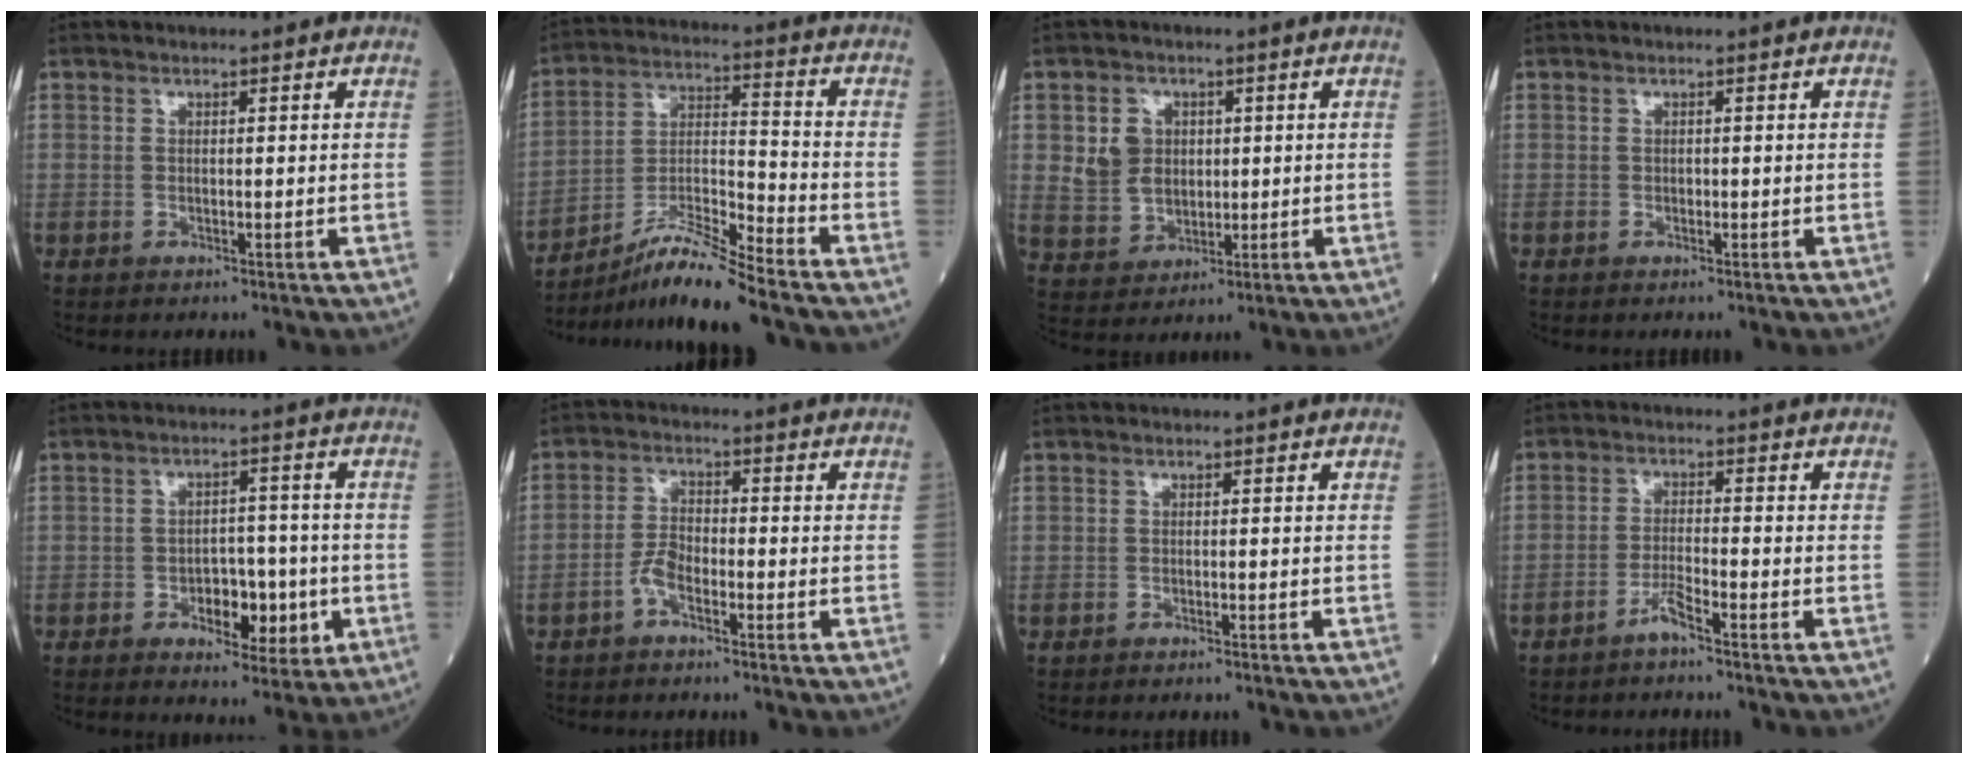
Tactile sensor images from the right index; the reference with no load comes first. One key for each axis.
{"total": 11.1, "fx": -9.8, "fy": -1.3, "fz": 5.1, "tx": -0.097, "ty": -0.006, "tz": -0.181}
{"total": 6.1, "fx": 1.3, "fy": 5.4, "fz": 2.6, "tx": -0.051, "ty": 0.014, "tz": 0.033}
{"total": 0.0}
{"total": 7.2, "fx": -2.1, "fy": 3.7, "fz": 5.9, "tx": -0.079, "ty": 0.007, "tz": -0.027}
{"total": 3.2, "fx": -2.0, "fy": 1.2, "fz": 2.2, "tx": -0.043, "ty": 0.006, "tz": -0.043}
{"total": 1.5, "fx": -1.4, "fy": 0.0, "fz": 0.5, "tx": -0.007, "ty": 0.000, "tz": -0.018}
{"total": 2.7, "fx": -2.2, "fy": -0.3, "fz": 1.6, "tx": -0.034, "ty": -0.001, "tz": -0.044}